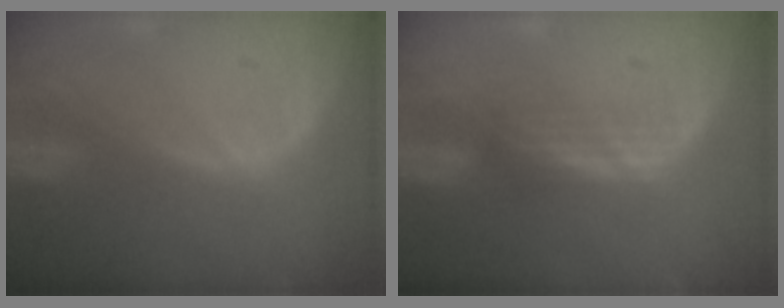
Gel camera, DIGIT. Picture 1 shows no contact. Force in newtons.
{"total": 2.2, "press": 2.2, "slide": 0.4}